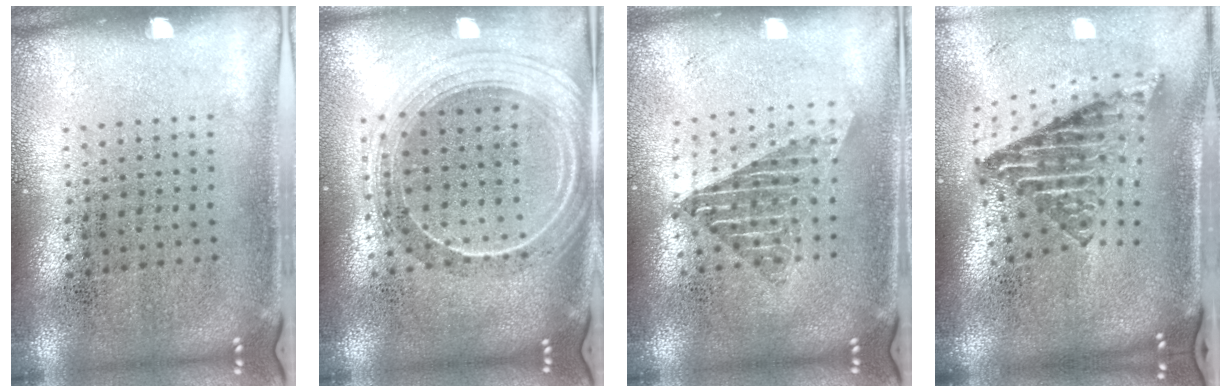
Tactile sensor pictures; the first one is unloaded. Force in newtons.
{"total": 2.3, "press": 2.0, "slide": 1.2}
{"total": 1.6, "press": 1.4, "slide": 0.9}
{"total": 2.8, "press": 1.7, "slide": 2.2}